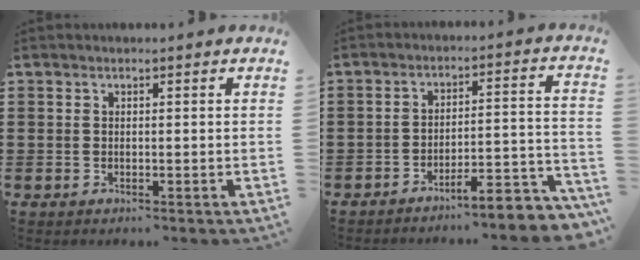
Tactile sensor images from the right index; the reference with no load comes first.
{"total": 5.4, "force": [-4.9, 0.1, 2.2], "torque": [-0.036, -0.015, -0.095]}